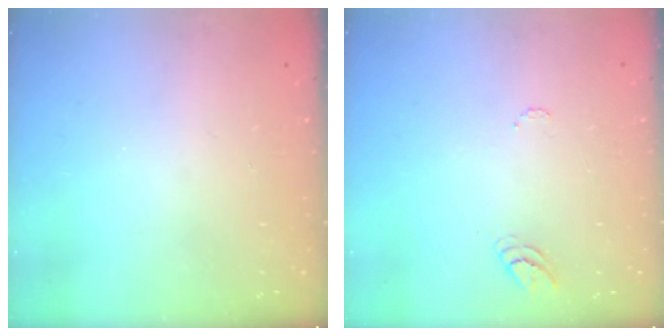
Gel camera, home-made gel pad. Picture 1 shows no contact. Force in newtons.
{"total": 5.1, "press": 5.1, "slide": 0.4}